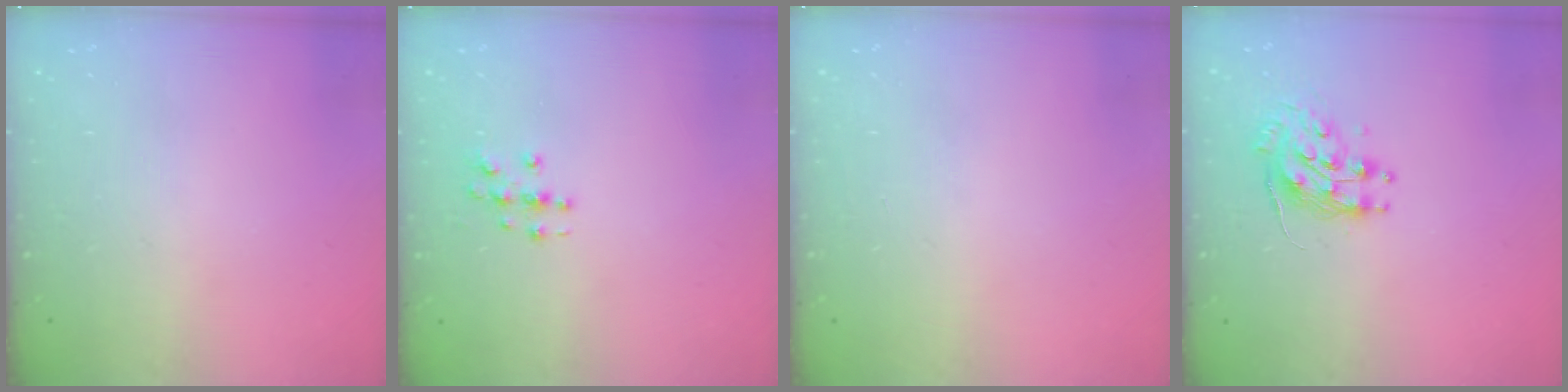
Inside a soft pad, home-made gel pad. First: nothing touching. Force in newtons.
{"total": 3.0, "press": 3.0, "slide": 0.1}
{"total": 0.0}
{"total": 9.7, "press": 9.7, "slide": 0.8}